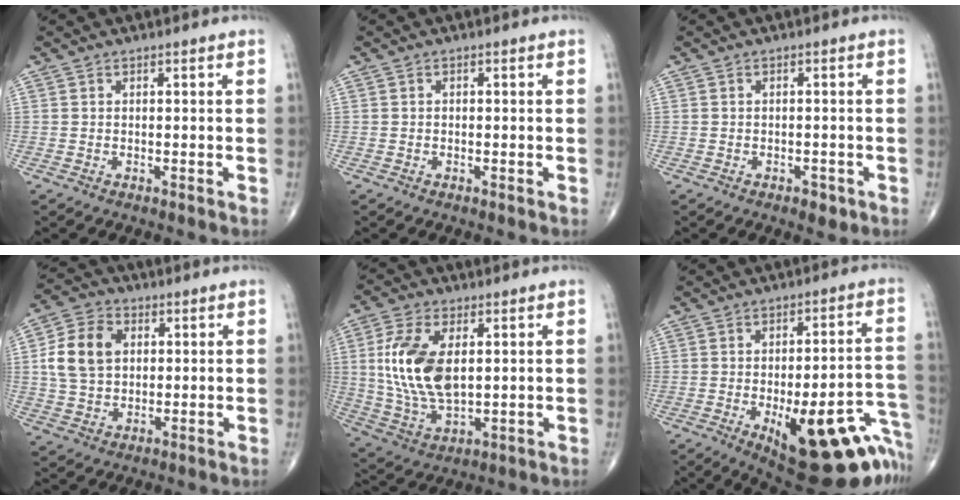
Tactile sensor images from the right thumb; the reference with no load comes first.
{"total": 0.0}
{"total": 2.3, "force": [-1.3, 1.3, 1.5], "torque": [-0.014, 0.003, -0.013]}
{"total": 11.0, "force": [2.0, 8.1, 7.1], "torque": [-0.121, 0.008, 0.035]}
{"total": 14.8, "force": [2.4, 8.0, 12.2], "torque": [-0.245, -0.011, 0.053]}
{"total": 25.7, "force": [-11.4, 9.4, 21.0], "torque": [-0.182, 0.053, -0.136]}